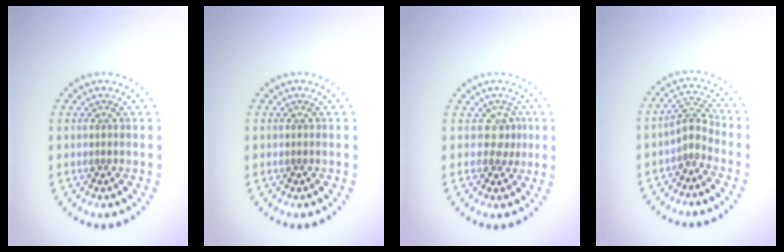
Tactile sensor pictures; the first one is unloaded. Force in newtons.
{"total": 0.0}
{"total": 1.6, "press": 1.1, "slide": 1.1}
{"total": 2.0, "press": 1.3, "slide": 1.6}